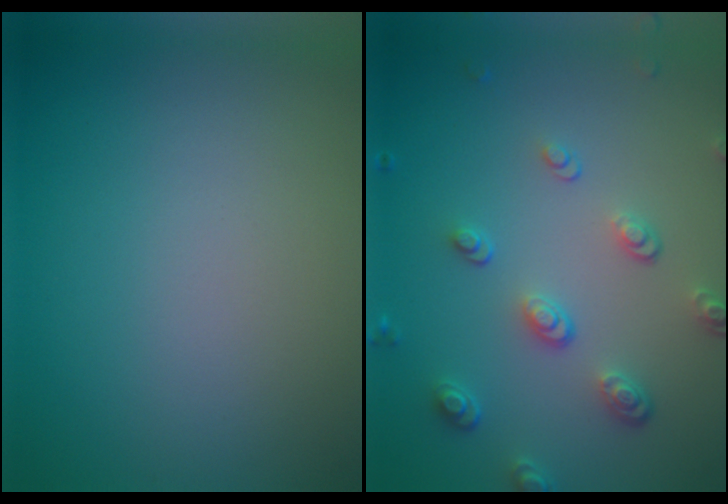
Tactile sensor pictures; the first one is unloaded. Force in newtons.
{"total": 3.6, "press": 2.7, "slide": 2.4}